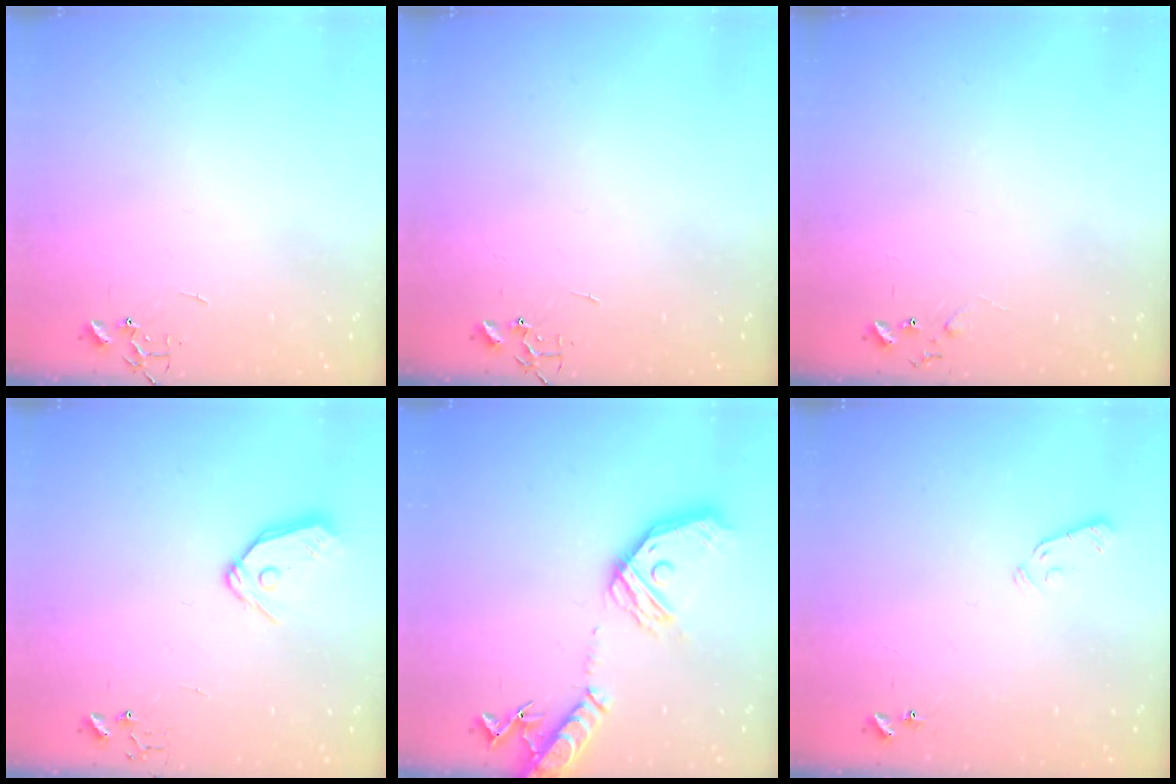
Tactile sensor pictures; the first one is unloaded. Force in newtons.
{"total": 0.0}
{"total": 5.1, "press": 5.0, "slide": 0.8}
{"total": 9.4, "press": 9.4, "slide": 0.7}
{"total": 21.3, "press": 21.1, "slide": 3.1}
{"total": 3.9, "press": 3.8, "slide": 0.7}